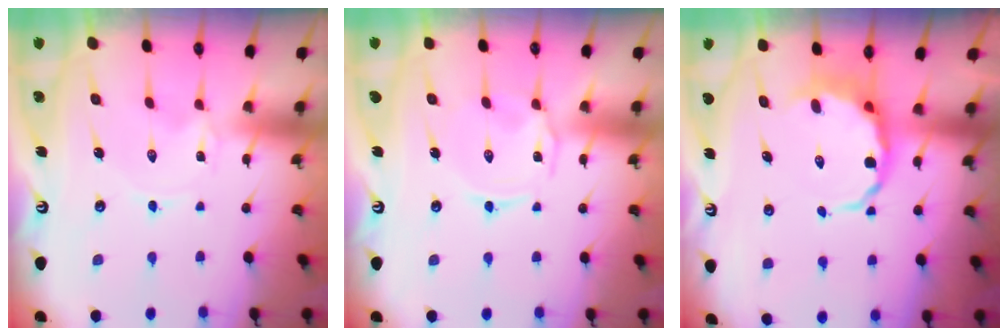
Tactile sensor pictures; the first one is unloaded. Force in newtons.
{"total": 2.5, "press": 2.4, "slide": 0.5}
{"total": 7.2, "press": 6.9, "slide": 2.2}